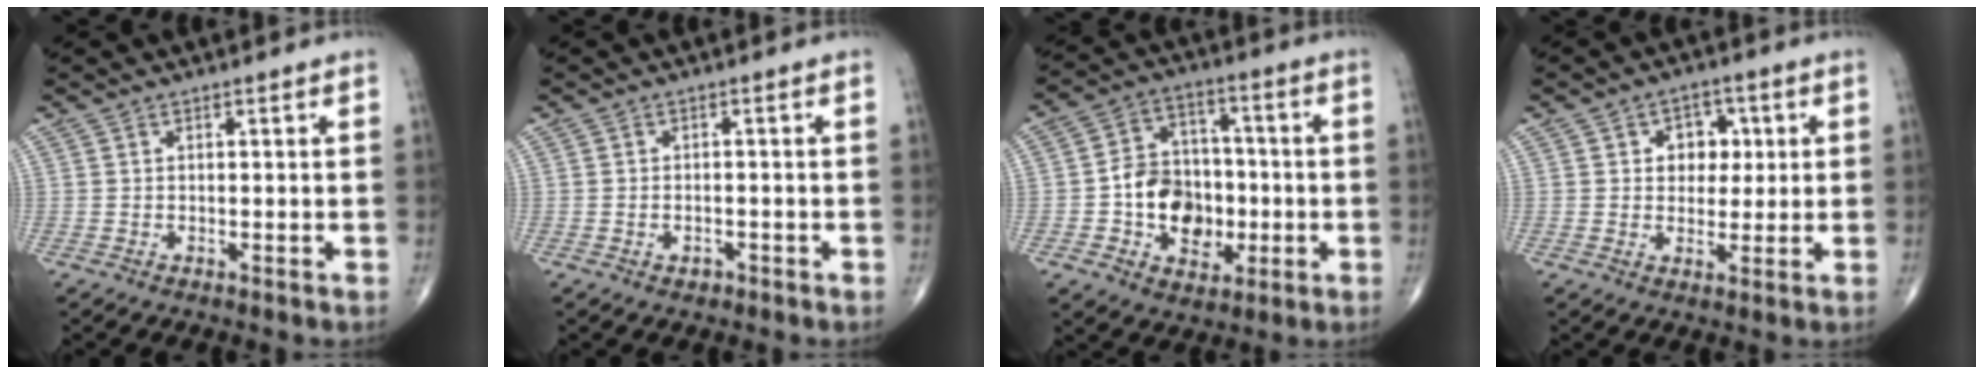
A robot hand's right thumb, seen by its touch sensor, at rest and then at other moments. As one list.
[{"total": 1.8, "force": [-0.8, 1.3, 0.9], "torque": [-0.014, 0.008, -0.008]}, {"total": 13.7, "force": [-2.4, 10.5, 8.5], "torque": [-0.086, 0.029, -0.038]}, {"total": 6.3, "force": [1.4, 4.9, 3.7], "torque": [-0.009, 0.000, 0.016]}]